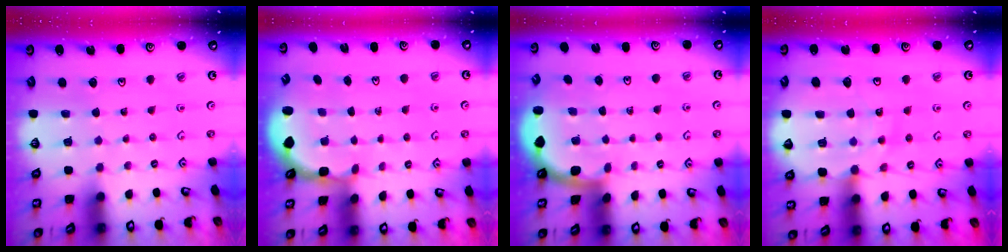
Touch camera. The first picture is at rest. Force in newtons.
{"total": 2.8, "press": 2.2, "slide": 1.7}
{"total": 1.6, "press": 1.6, "slide": 0.0}
{"total": 12.3, "press": 12.2, "slide": 1.3}